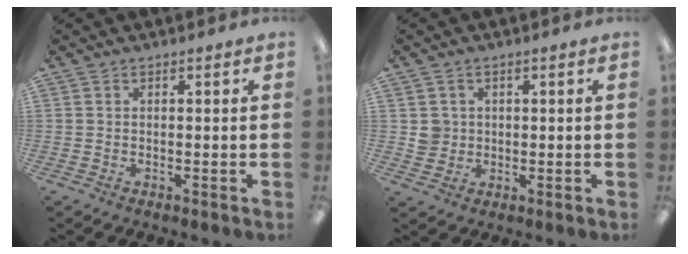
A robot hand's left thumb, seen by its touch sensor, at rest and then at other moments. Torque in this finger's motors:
{"motor_torque": [-0.11, 0.11, 0.04, -0.01, 0.00]}